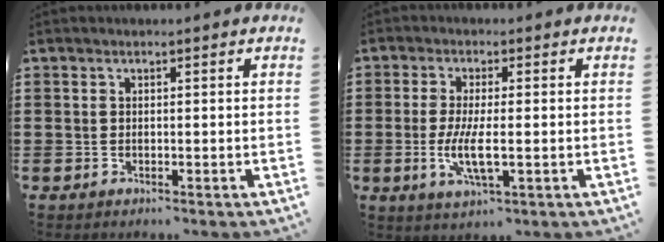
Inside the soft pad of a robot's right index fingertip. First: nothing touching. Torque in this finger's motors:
{"motor_torque": [1.01, 1.13, 0.13, 0.05]}